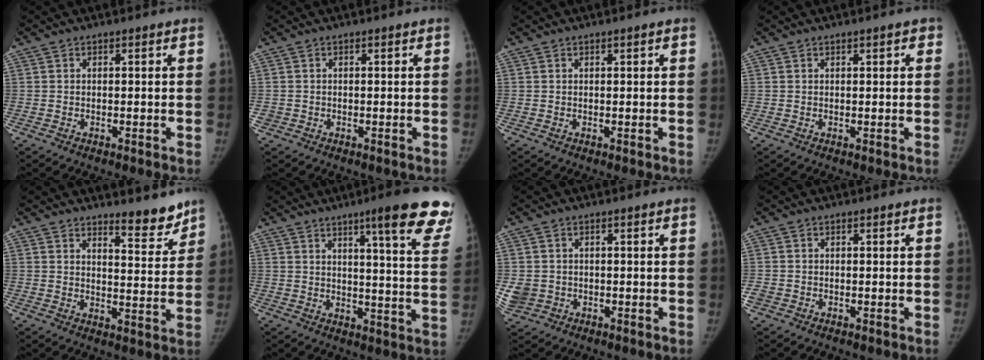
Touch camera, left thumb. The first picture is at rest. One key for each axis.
{"total": 0.7, "fx": -0.2, "fy": 0.7, "fz": 0.0, "tx": 0.006, "ty": 0.002, "tz": -0.003}
{"total": 0.5, "fx": 0.2, "fy": 0.0, "fz": 0.5, "tx": -0.008, "ty": 0.001, "tz": 0.004}
{"total": 1.5, "fx": 0.7, "fy": 0.4, "fz": 1.2, "tx": -0.012, "ty": 0.001, "tz": 0.008}
{"total": 6.6, "fx": 5.7, "fy": 1.6, "fz": 2.9, "tx": -0.015, "ty": -0.052, "tz": 0.083}
{"total": 17.4, "fx": 11.3, "fy": 1.9, "fz": 13.1, "tx": -0.140, "ty": -0.051, "tz": 0.133}
{"total": 5.0, "fx": -1.0, "fy": 4.6, "fz": 1.6, "tx": -0.043, "ty": 0.005, "tz": -0.007}
{"total": 1.2, "fx": -0.5, "fy": 1.1, "fz": 0.4, "tx": -0.006, "ty": 0.001, "tz": -0.009}